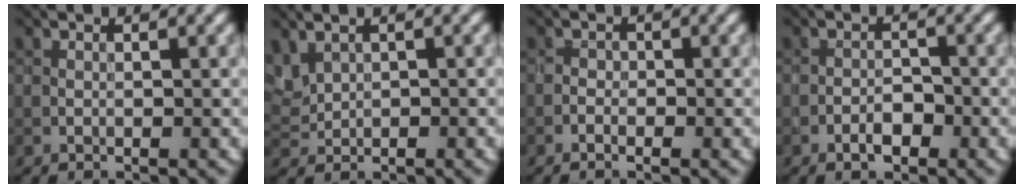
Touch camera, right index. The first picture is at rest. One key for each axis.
{"total": 2.1, "fx": 1.0, "fy": 1.3, "fz": 1.3, "tx": -0.029, "ty": 0.007, "tz": 0.027}
{"total": 1.0, "fx": -0.6, "fy": 0.6, "fz": 0.6, "tx": 0.005, "ty": 0.004, "tz": -0.015}
{"total": 1.8, "fx": -1.1, "fy": 0.9, "fz": 1.1, "tx": -0.014, "ty": 0.004, "tz": -0.021}